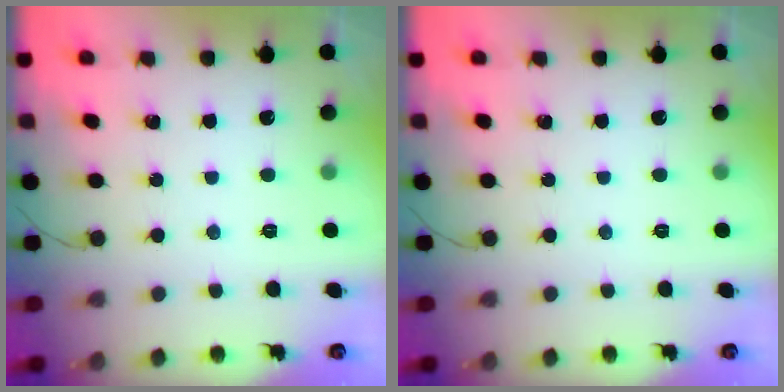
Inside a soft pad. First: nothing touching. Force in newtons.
{"total": 0.0}